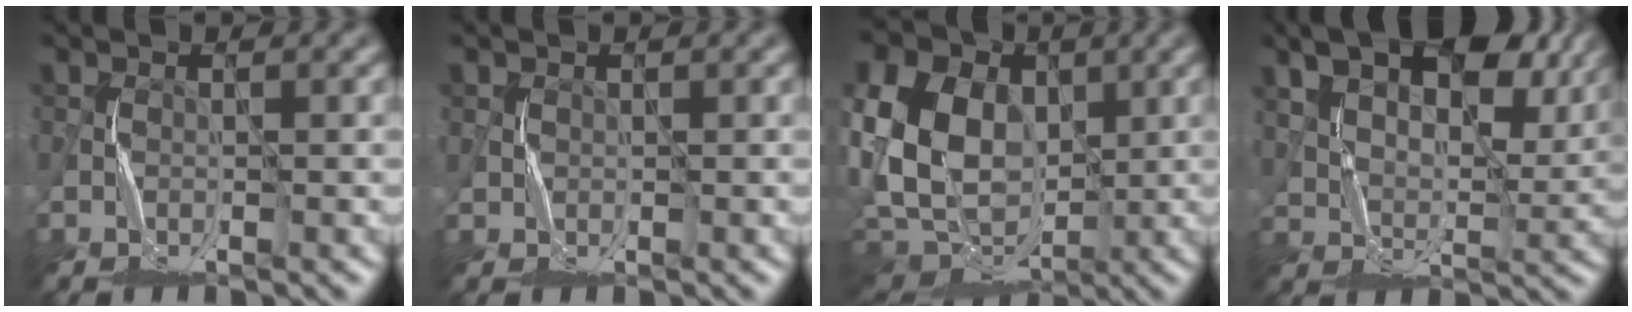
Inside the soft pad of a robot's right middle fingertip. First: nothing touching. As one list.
[{"total": 0.8, "force": [0.3, 0.8, 0.0], "torque": [0.004, -0.002, 0.009]}, {"total": 15.3, "force": [2.2, 11.5, 9.9], "torque": [-0.233, 0.018, 0.031]}, {"total": 14.0, "force": [7.9, 6.5, 9.5], "torque": [-0.155, 0.026, 0.111]}]